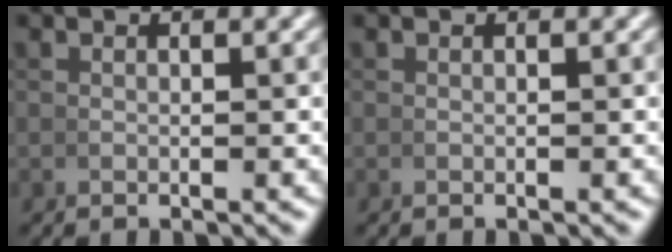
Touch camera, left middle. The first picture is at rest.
{"total": 0.0}